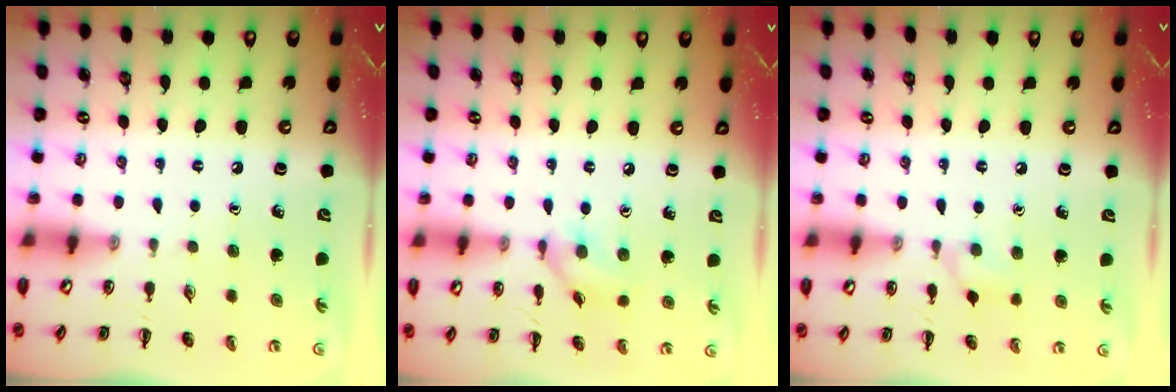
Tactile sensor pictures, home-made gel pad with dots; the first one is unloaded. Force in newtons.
{"total": 6.7, "press": 6.7, "slide": 0.4}
{"total": 6.5, "press": 6.1, "slide": 2.2}